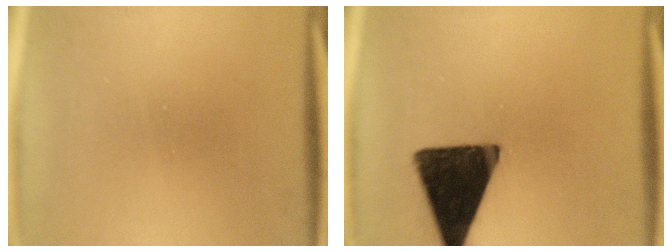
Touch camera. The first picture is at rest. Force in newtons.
{"total": 17.4}